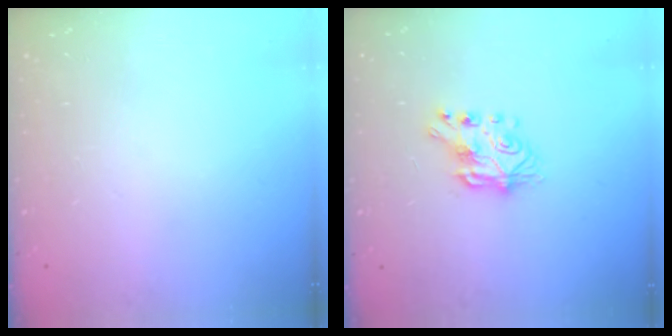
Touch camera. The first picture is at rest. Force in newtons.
{"total": 7.4, "press": 7.3, "slide": 0.8}